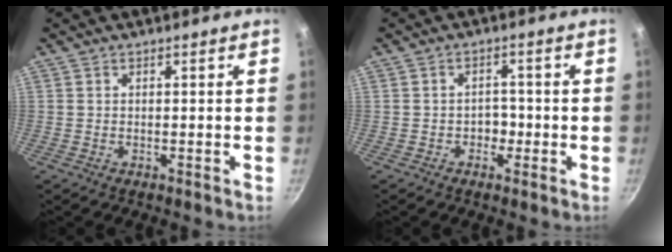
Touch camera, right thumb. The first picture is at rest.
{"total": 2.6, "force": [-1.0, 2.0, 1.3], "torque": [0.002, 0.014, -0.015]}